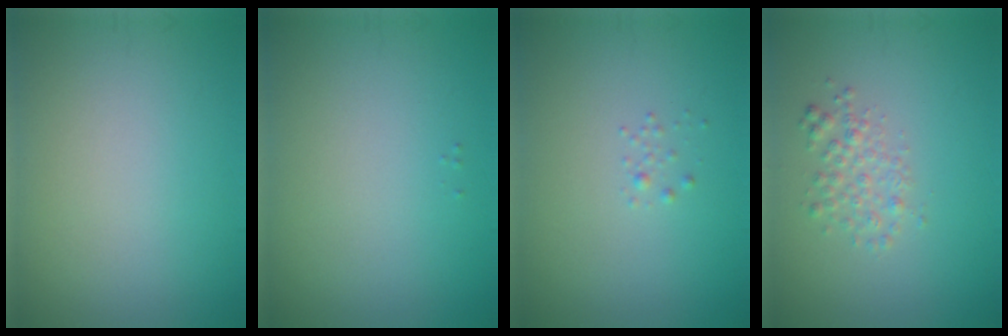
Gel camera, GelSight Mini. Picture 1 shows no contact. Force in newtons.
{"total": 0.0}
{"total": 0.6, "press": 0.6, "slide": 0.0}
{"total": 2.0, "press": 2.0, "slide": 0.1}